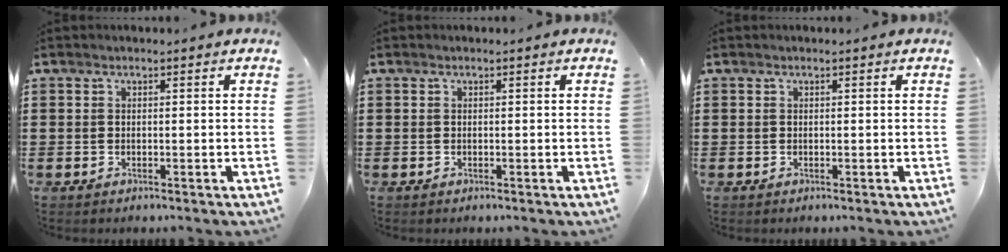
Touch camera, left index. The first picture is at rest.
{"total": 0.0}
{"total": 0.0}